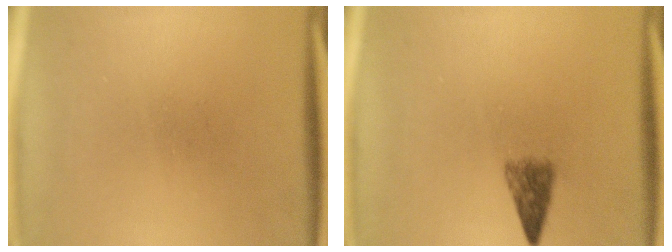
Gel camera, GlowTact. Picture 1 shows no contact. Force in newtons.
{"total": 2.9}